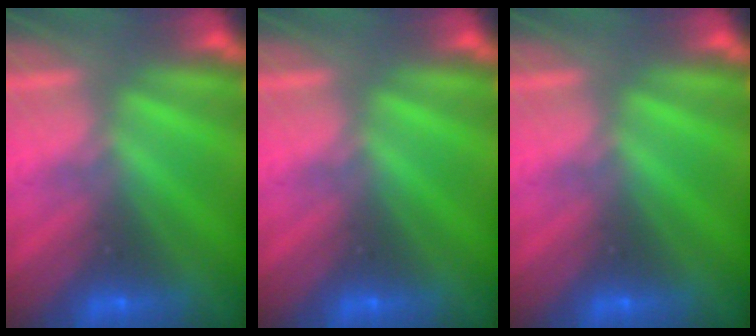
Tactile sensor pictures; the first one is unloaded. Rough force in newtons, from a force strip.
{"total": 0.0}
{"total": 0.0}